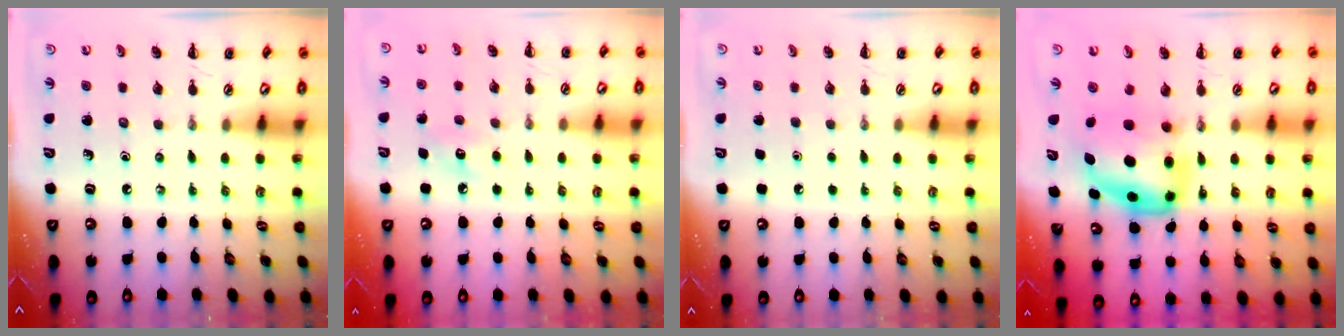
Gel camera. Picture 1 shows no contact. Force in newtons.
{"total": 6.2, "press": 6.0, "slide": 1.6}
{"total": 1.5, "press": 1.5, "slide": 0.1}
{"total": 6.3, "press": 6.1, "slide": 1.6}